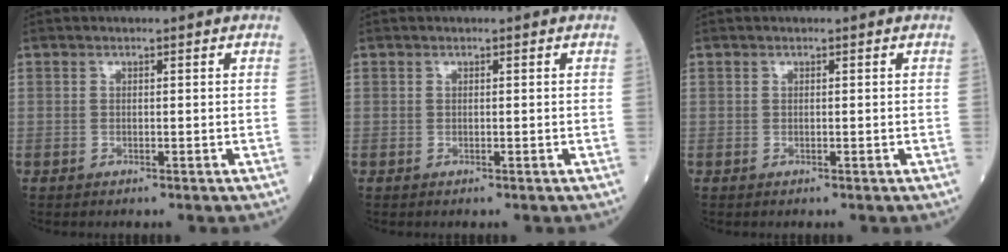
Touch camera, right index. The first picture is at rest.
{"total": 0.0}
{"total": 0.0}